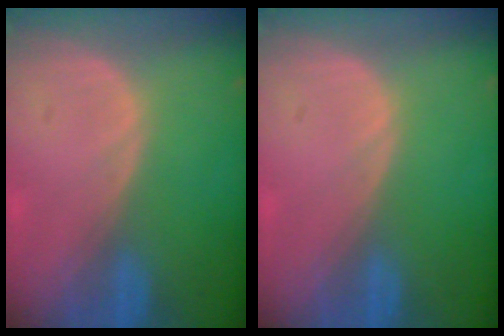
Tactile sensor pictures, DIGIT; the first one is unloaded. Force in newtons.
{"total": 0.0}